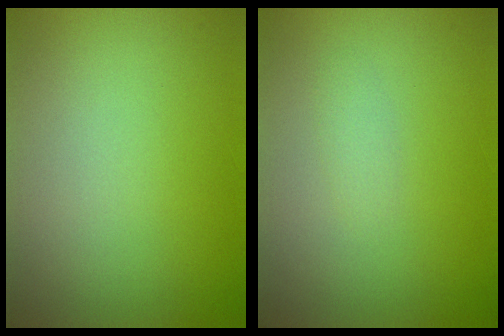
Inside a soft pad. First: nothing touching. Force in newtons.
{"total": 0.8, "press": 0.8, "slide": 0.1}